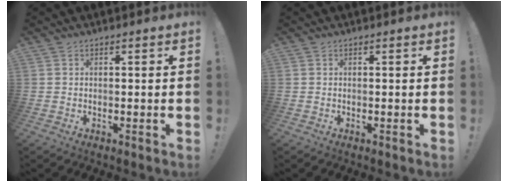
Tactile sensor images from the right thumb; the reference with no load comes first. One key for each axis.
{"total": 0.0}